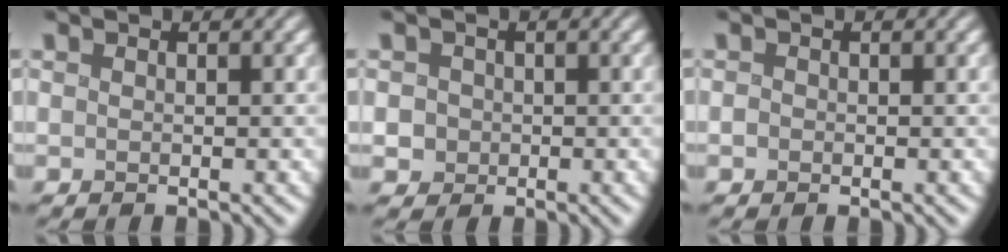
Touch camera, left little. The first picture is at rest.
{"total": 1.6, "force": [-0.3, 1.5, 0.3], "torque": [-0.007, -0.001, 0.000]}
{"total": 0.6, "force": [-0.4, 0.5, -0.1], "torque": [0.001, 0.000, -0.006]}